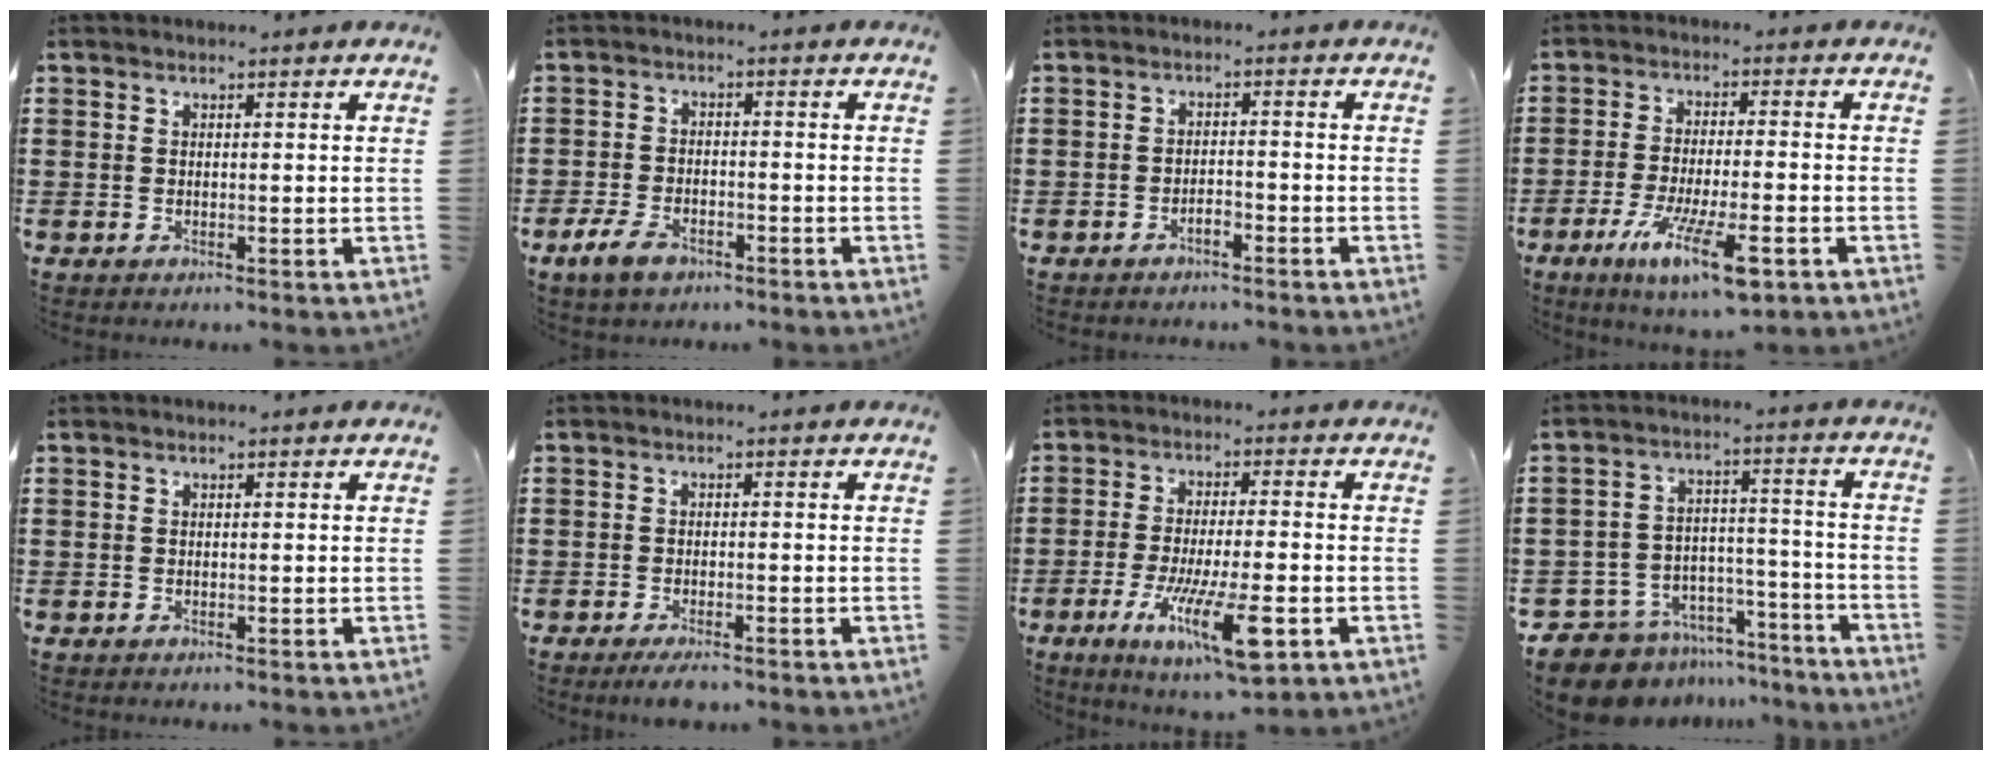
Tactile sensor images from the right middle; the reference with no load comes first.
{"total": 4.2, "force": [-2.8, 2.1, 2.3], "torque": [-0.059, 0.000, -0.056]}
{"total": 2.0, "force": [-1.7, 0.6, 0.8], "torque": [-0.021, 0.001, -0.034]}
{"total": 10.3, "force": [-5.3, 2.4, 8.4], "torque": [-0.161, -0.008, -0.094]}
{"total": 0.0}
{"total": 1.9, "force": [-1.7, 0.3, 0.8], "torque": [-0.023, -0.002, -0.034]}
{"total": 11.4, "force": [-4.8, 2.7, 10.0], "torque": [-0.186, -0.007, -0.081]}
{"total": 9.7, "force": [-9.0, 3.3, 1.6], "torque": [-0.046, 0.027, -0.176]}